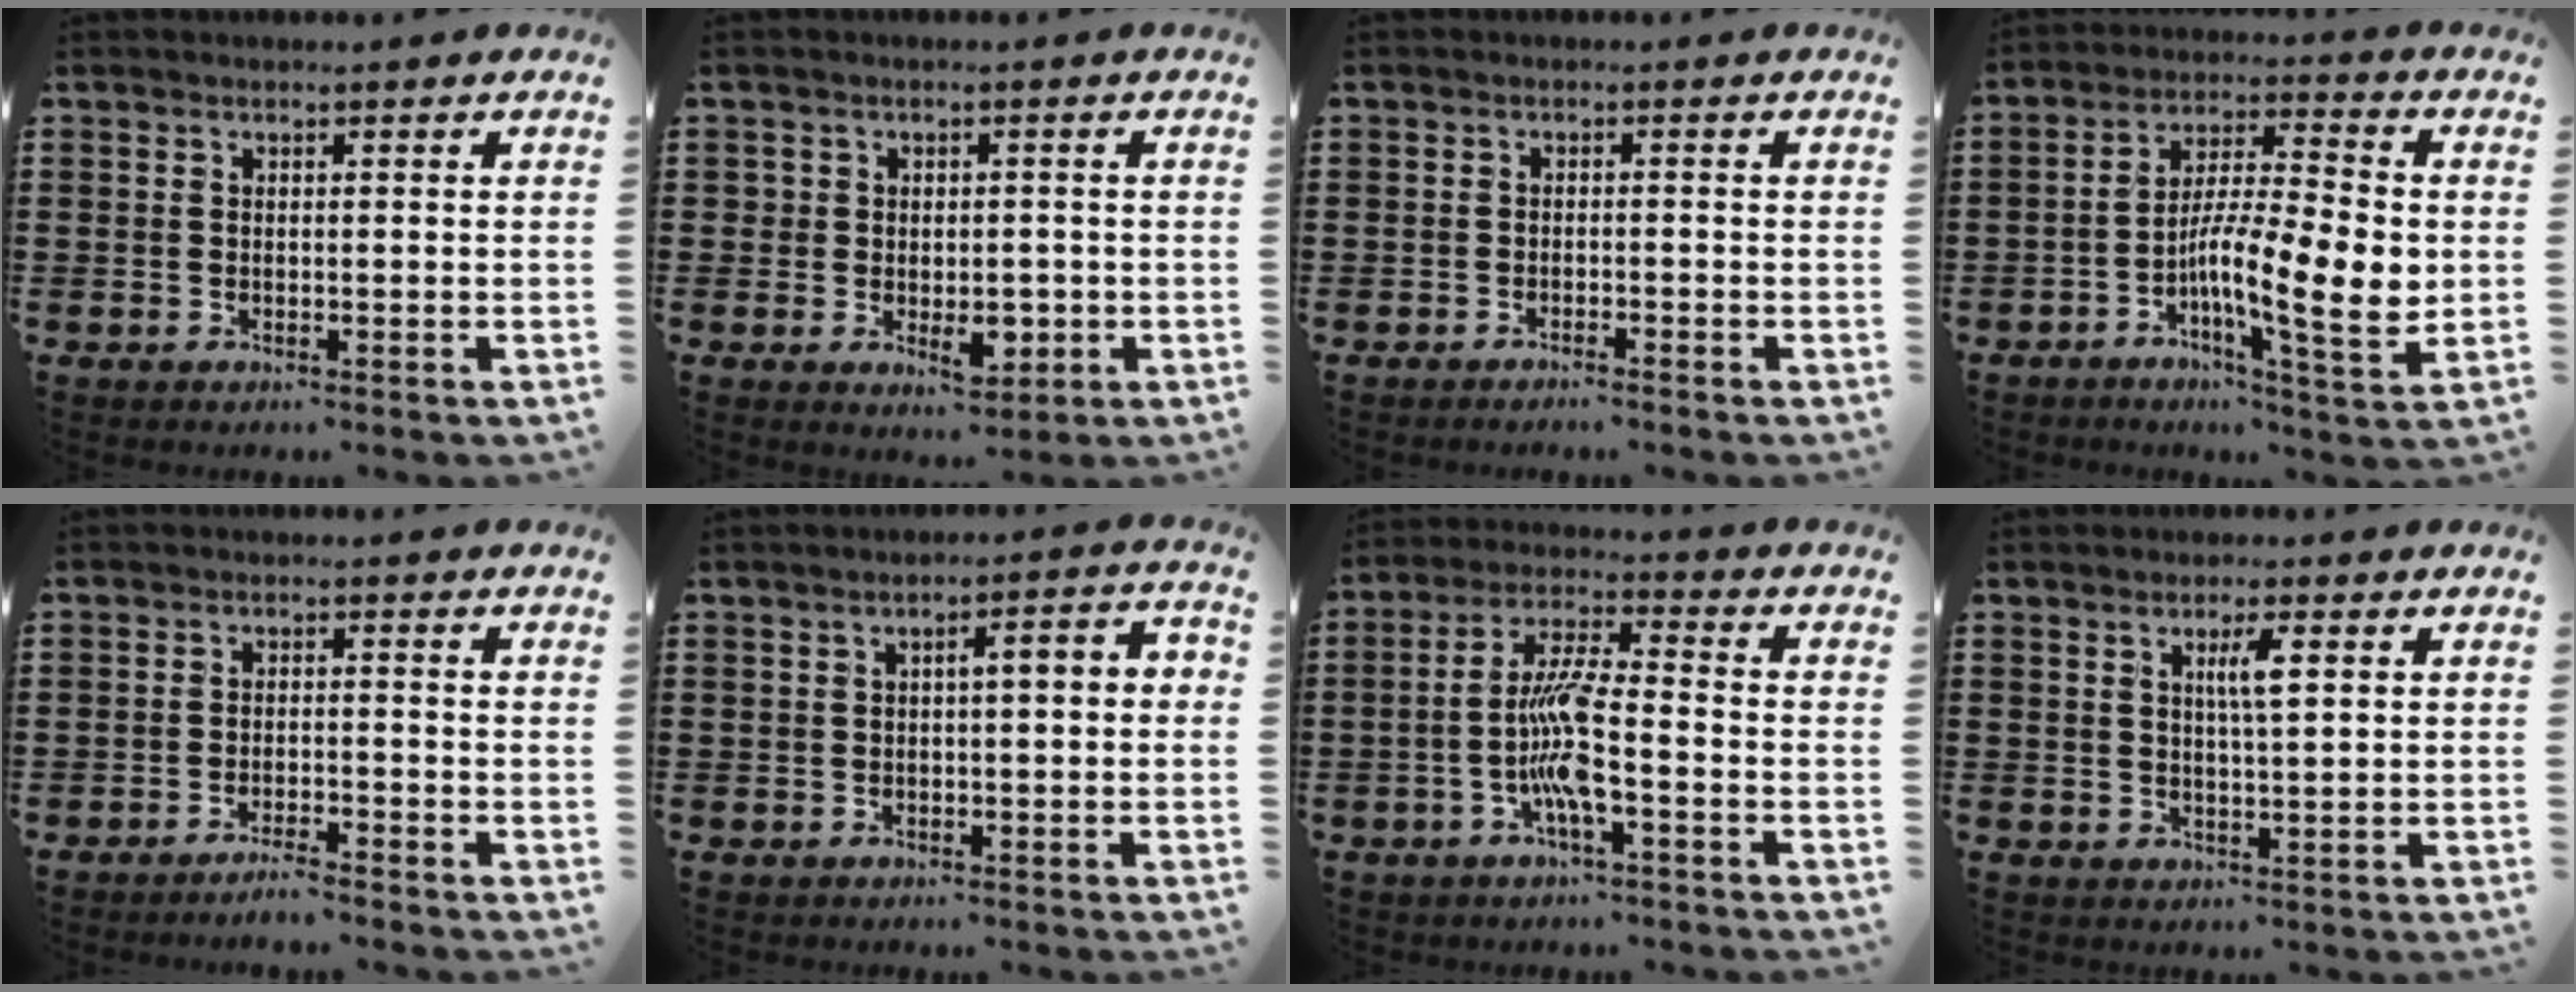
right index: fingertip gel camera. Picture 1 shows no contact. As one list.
[{"total": 4.5, "force": [-0.8, 3.4, 2.9], "torque": [-0.042, 0.002, -0.019]}, {"total": 1.2, "force": [-1.2, -0.3, 0.3], "torque": [-0.008, -0.003, -0.022]}, {"total": 12.2, "force": [-2.0, 2.6, 11.7], "torque": [-0.205, -0.005, -0.037]}, {"total": 2.5, "force": [-2.4, -0.3, 0.7], "torque": [-0.016, -0.002, -0.047]}, {"total": 2.4, "force": [-0.5, 0.4, 2.3], "torque": [-0.040, 0.004, -0.013]}, {"total": 8.7, "force": [-2.7, 1.6, 8.1], "torque": [-0.178, -0.009, -0.058]}, {"total": 3.5, "force": [1.1, 0.5, 3.3], "torque": [-0.067, 0.005, 0.015]}]